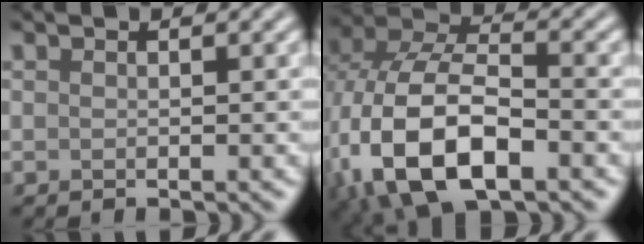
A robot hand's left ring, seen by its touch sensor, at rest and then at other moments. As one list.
[{"total": 13.5, "force": [-3.9, 7.5, 10.5], "torque": [-0.219, -0.010, -0.067]}]